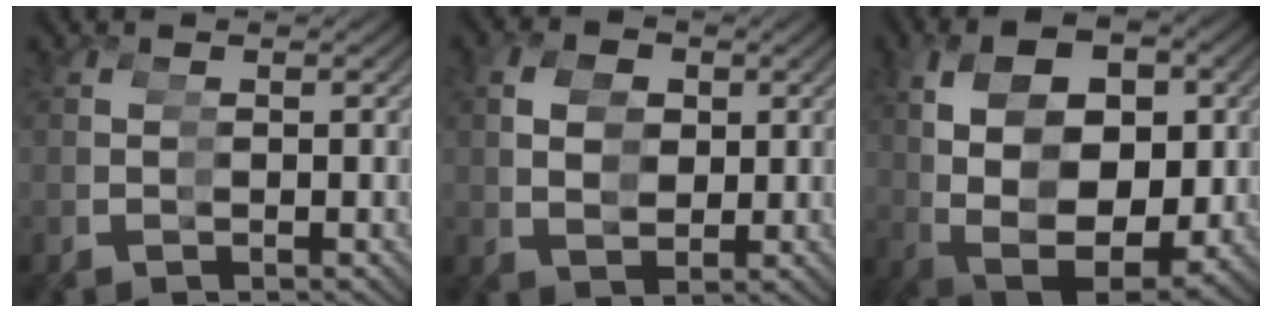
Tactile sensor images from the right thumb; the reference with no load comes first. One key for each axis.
{"total": 1.7, "fx": 1.4, "fy": 1.0, "fz": 0.2, "tx": 0.005, "ty": 0.004, "tz": 0.028}
{"total": 12.5, "fx": 0.0, "fy": 9.0, "fz": 8.6, "tx": -0.178, "ty": -0.033, "tz": 0.018}